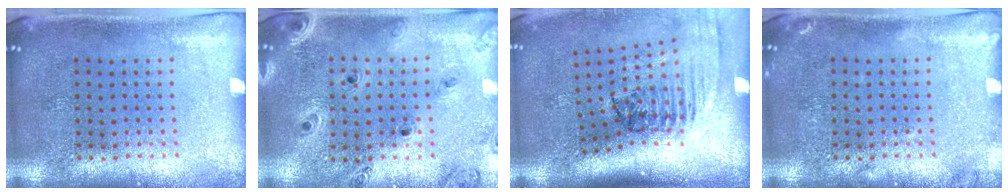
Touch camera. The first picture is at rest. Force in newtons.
{"total": 1.2, "press": 1.2, "slide": 0.2}
{"total": 2.4, "press": 1.7, "slide": 1.7}
{"total": 1.2, "press": 1.1, "slide": 0.2}